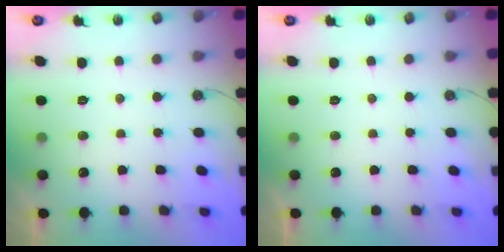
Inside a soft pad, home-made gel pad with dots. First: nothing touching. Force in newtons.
{"total": 0.0}